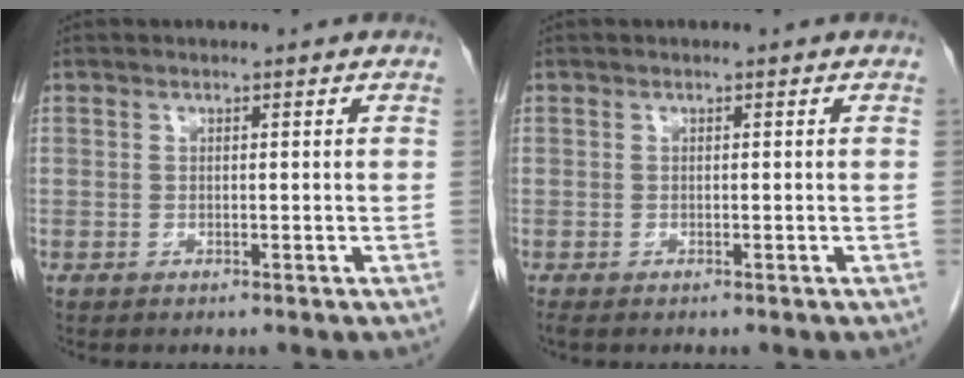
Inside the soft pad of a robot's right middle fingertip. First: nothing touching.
{"total": 0.5, "force": [-0.4, 0.2, 0.2], "torque": [-0.004, -0.002, -0.008]}